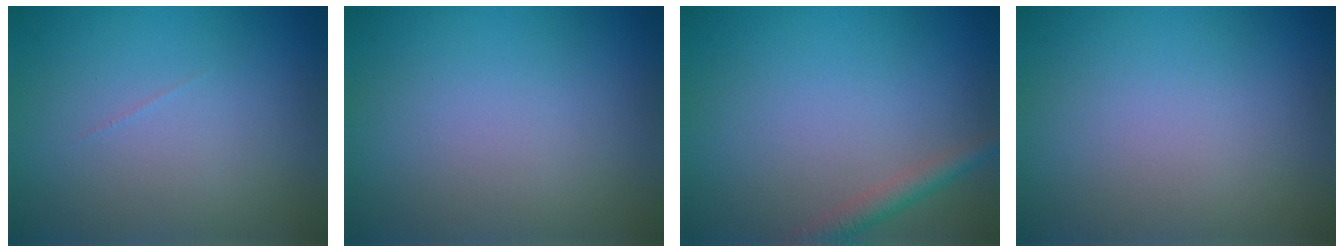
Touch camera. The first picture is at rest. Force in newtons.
{"total": 0.0}
{"total": 2.4, "press": 2.4, "slide": 0.1}
{"total": 0.0}